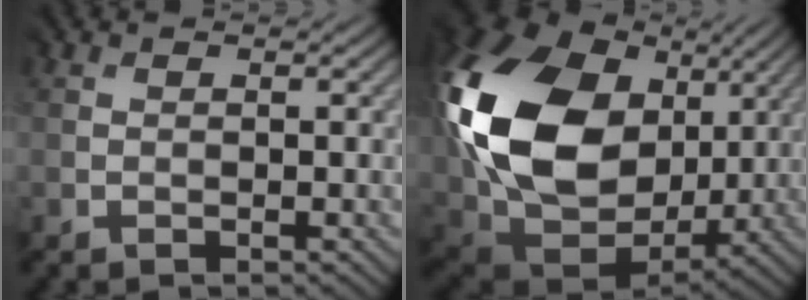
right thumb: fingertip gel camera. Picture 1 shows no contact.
{"total": 19.6, "force": [5.4, 14.5, 12.0], "torque": [-0.325, 0.009, 0.113]}